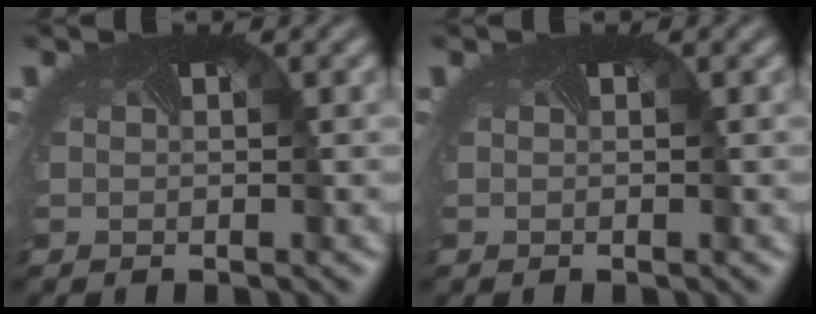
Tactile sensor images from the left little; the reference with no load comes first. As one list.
[{"total": 0.0}]